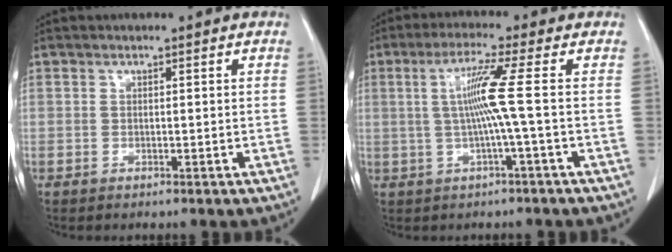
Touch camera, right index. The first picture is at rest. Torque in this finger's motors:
{"motor_torque": [0.84, 0.22, 0.31, 0.11]}